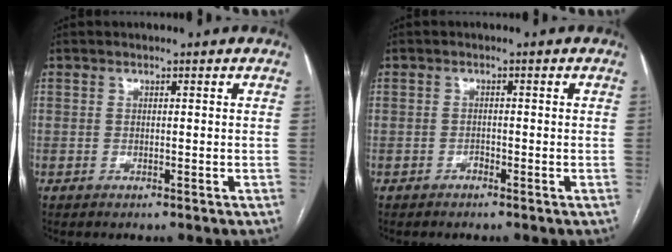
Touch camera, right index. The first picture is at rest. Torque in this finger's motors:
{"motor_torque": [0.01, 0.02, -0.04, 0.00]}